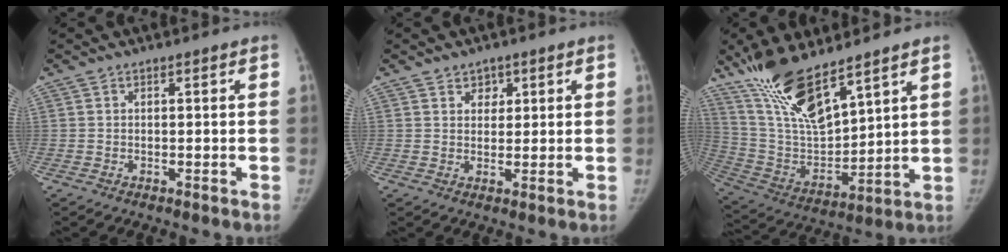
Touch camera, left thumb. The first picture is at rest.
{"total": 2.9, "force": [1.6, 2.3, 0.7], "torque": [0.013, -0.009, 0.023]}
{"total": 17.0, "force": [12.3, 5.1, 10.5], "torque": [-0.178, -0.062, 0.252]}